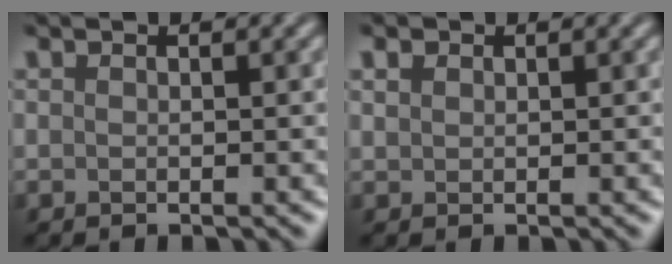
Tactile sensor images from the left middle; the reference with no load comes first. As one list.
[{"total": 0.9, "force": [0.5, 0.7, 0.3], "torque": [-0.005, 0.003, 0.009]}]